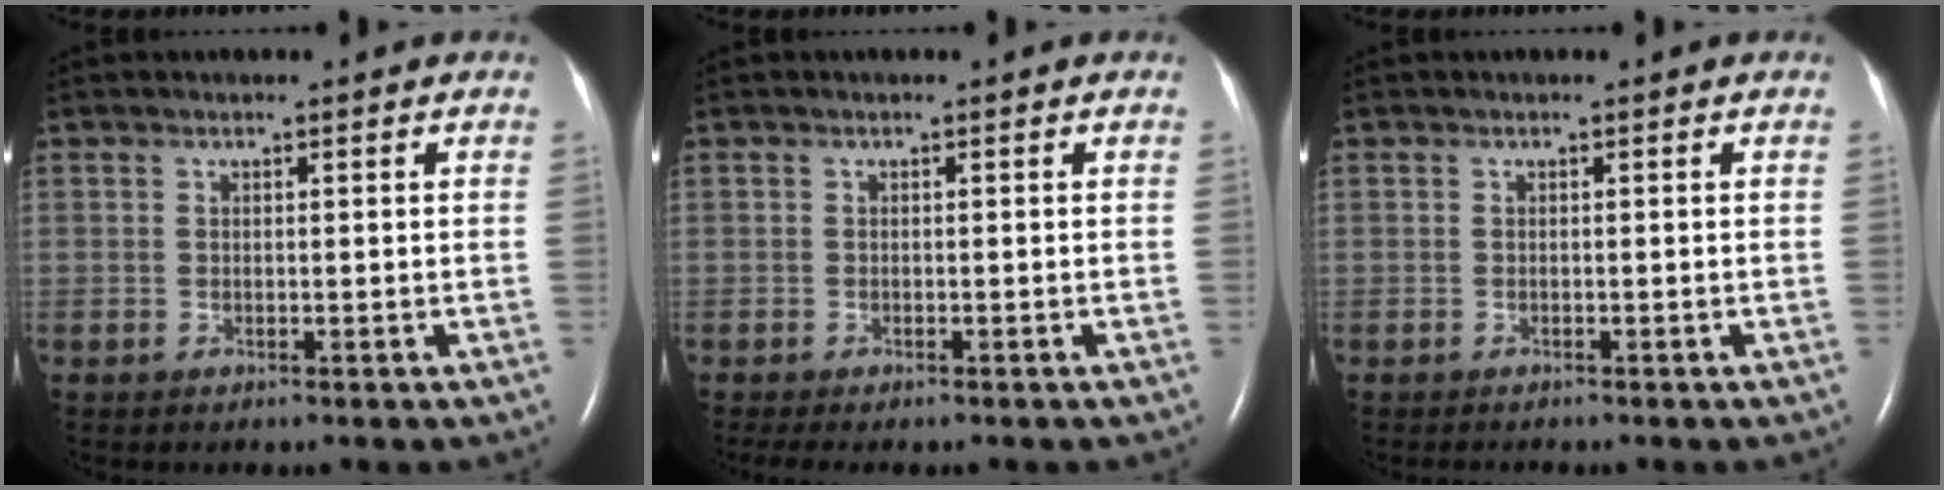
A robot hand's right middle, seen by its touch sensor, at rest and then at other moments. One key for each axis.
{"total": 3.5, "fx": -2.8, "fy": 1.1, "fz": 1.9, "tx": -0.028, "ty": -0.011, "tz": -0.037}
{"total": 0.8, "fx": -0.8, "fy": 0.1, "fz": 0.2, "tx": -0.008, "ty": -0.003, "tz": -0.009}